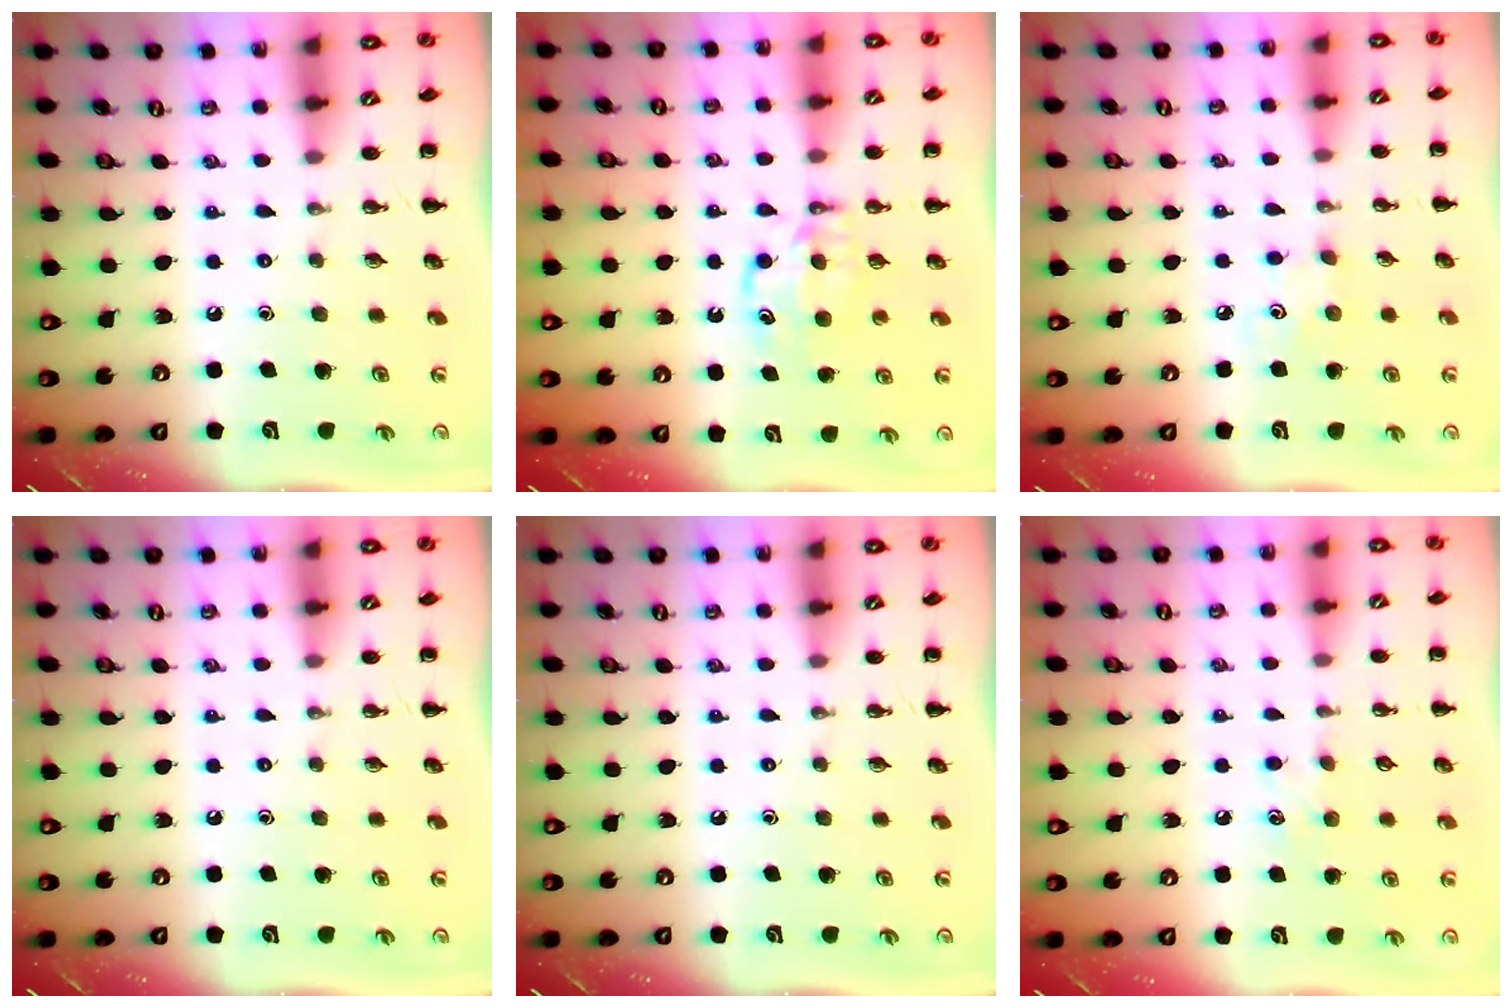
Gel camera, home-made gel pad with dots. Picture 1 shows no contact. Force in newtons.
{"total": 6.2, "press": 6.2, "slide": 0.7}
{"total": 3.1, "press": 2.9, "slide": 0.9}
{"total": 0.0}
{"total": 0.0}
{"total": 5.5, "press": 5.2, "slide": 1.8}